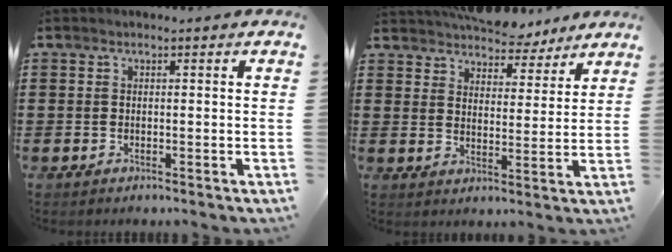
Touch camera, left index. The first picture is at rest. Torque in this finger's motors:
{"motor_torque": [1.11, -1.03, 0.52, 0.10]}